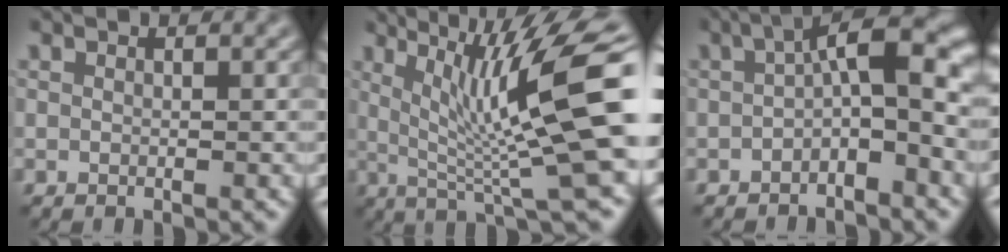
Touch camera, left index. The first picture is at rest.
{"total": 11.4, "force": [2.3, 1.9, 11.0], "torque": [-0.164, 0.002, 0.044]}
{"total": 6.5, "force": [-0.1, 2.1, 6.2], "torque": [-0.089, 0.022, -0.019]}